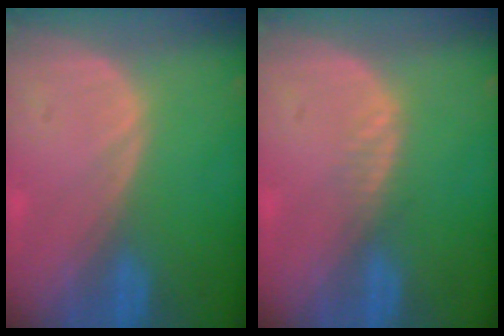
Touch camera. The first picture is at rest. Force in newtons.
{"total": 1.4, "press": 1.3, "slide": 0.2}